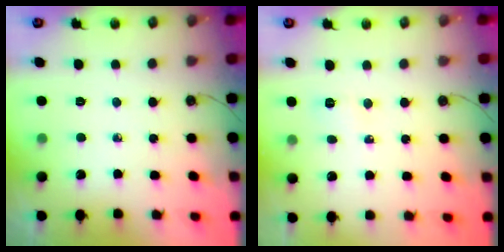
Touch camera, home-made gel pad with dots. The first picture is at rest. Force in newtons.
{"total": 2.6, "press": 2.5, "slide": 0.8}